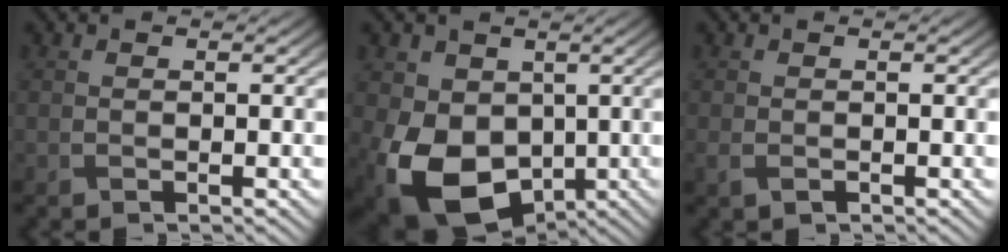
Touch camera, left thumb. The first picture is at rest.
{"total": 11.8, "force": [-2.2, 8.9, 7.5], "torque": [-0.164, -0.026, -0.040]}
{"total": 1.3, "force": [-0.6, 0.8, 0.8], "torque": [-0.025, -0.007, -0.008]}